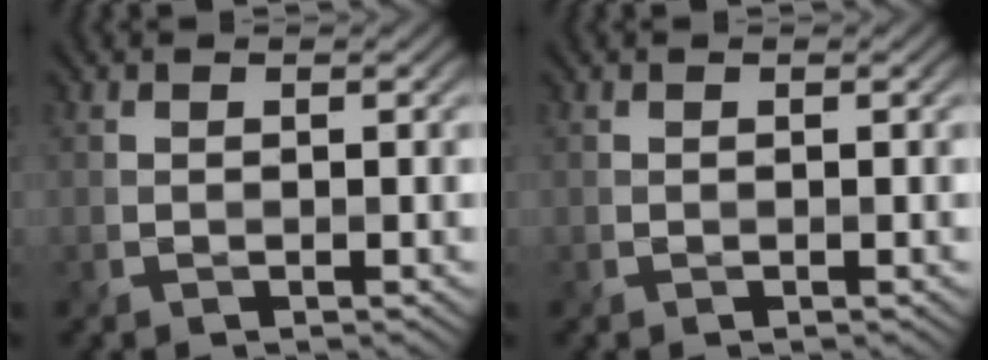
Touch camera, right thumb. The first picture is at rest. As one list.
[{"total": 0.0}]